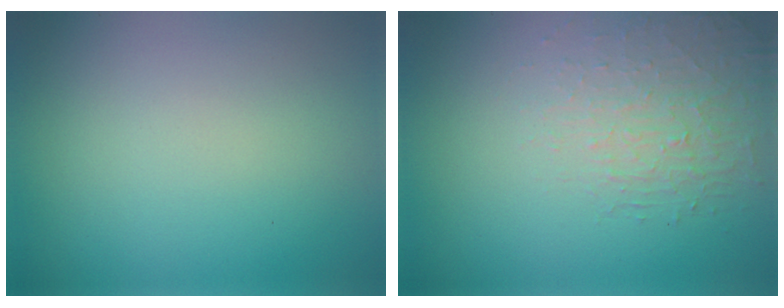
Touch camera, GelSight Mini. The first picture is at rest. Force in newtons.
{"total": 1.6, "press": 1.0, "slide": 1.2}